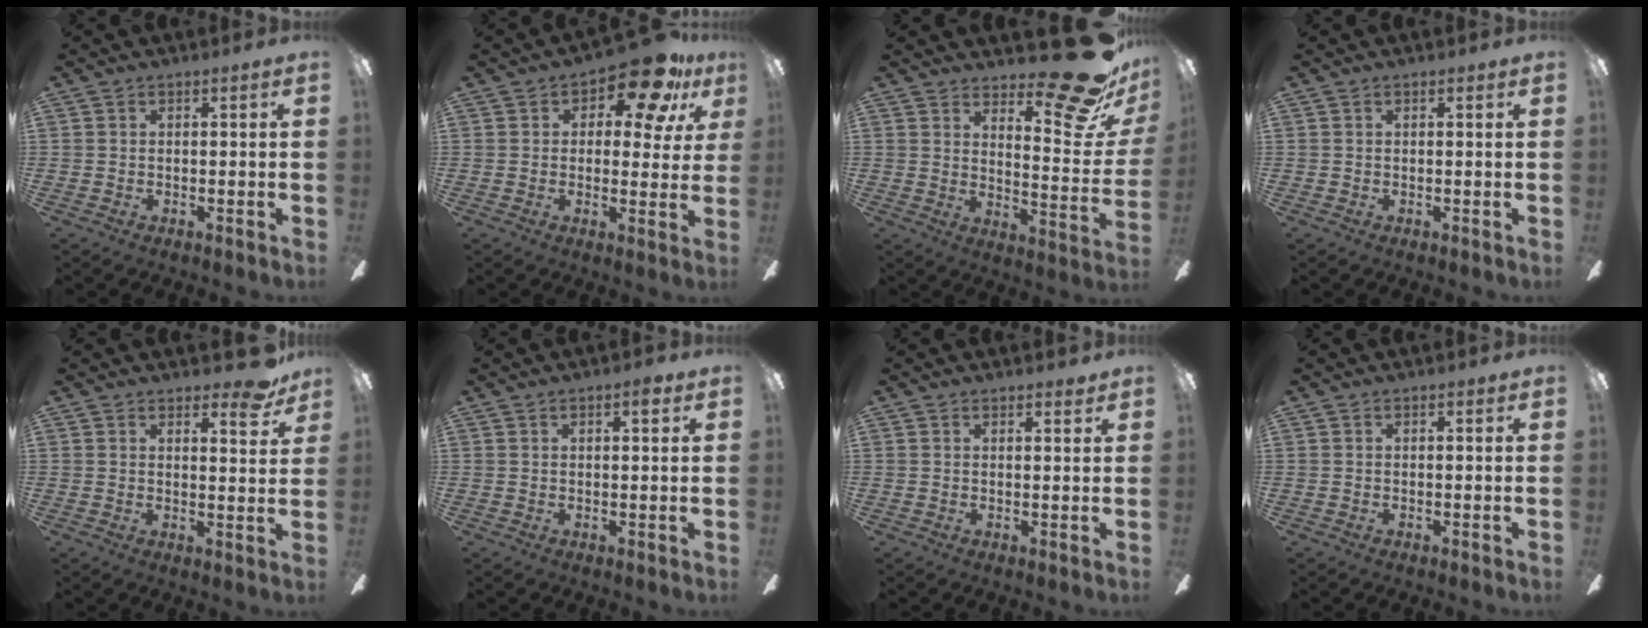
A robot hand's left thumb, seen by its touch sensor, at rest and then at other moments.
{"total": 12.9, "force": [7.7, 6.0, 8.5], "torque": [-0.101, -0.042, 0.127]}
{"total": 20.7, "force": [14.5, 6.1, 13.5], "torque": [-0.169, -0.101, 0.233]}
{"total": 0.0}
{"total": 7.1, "force": [5.3, 2.0, 4.1], "torque": [-0.054, -0.027, 0.089]}
{"total": 2.4, "force": [1.3, 0.5, 1.9], "torque": [-0.024, -0.002, 0.018]}
{"total": 1.5, "force": [1.3, 0.2, 0.6], "torque": [0.002, -0.008, 0.021]}
{"total": 0.0}